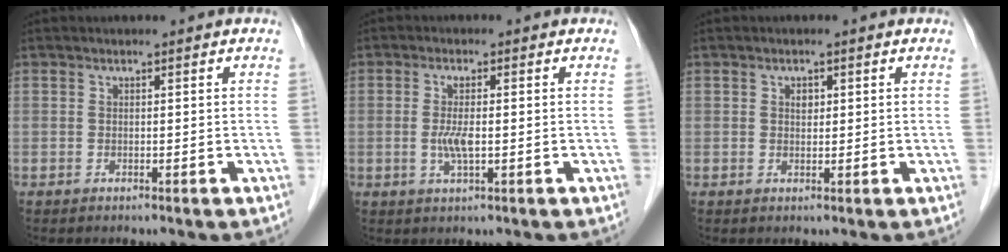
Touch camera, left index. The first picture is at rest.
{"total": 3.5, "force": [-0.4, 0.7, 3.4], "torque": [-0.074, -0.004, -0.006]}
{"total": 1.3, "force": [0.4, 0.9, 0.8], "torque": [-0.014, 0.002, 0.008]}